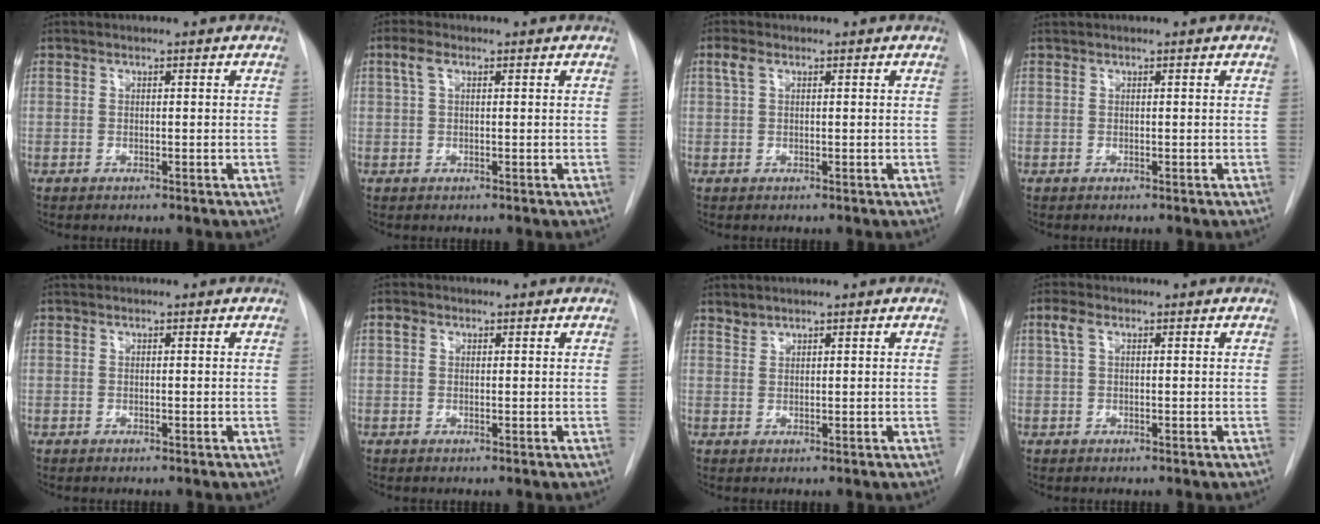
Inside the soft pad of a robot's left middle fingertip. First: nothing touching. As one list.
[{"total": 2.3, "force": [1.0, 1.0, 1.9], "torque": [-0.045, 0.017, 0.022]}, {"total": 2.0, "force": [0.9, 1.0, 1.5], "torque": [-0.037, 0.017, 0.022]}, {"total": 0.0}, {"total": 0.0}, {"total": 1.5, "force": [0.7, 1.1, 0.6], "torque": [-0.013, 0.013, 0.010]}, {"total": 1.1, "force": [1.1, 0.2, -0.1], "torque": [0.002, 0.000, 0.022]}, {"total": 2.2, "force": [0.9, 1.0, 1.7], "torque": [-0.044, 0.020, 0.021]}]